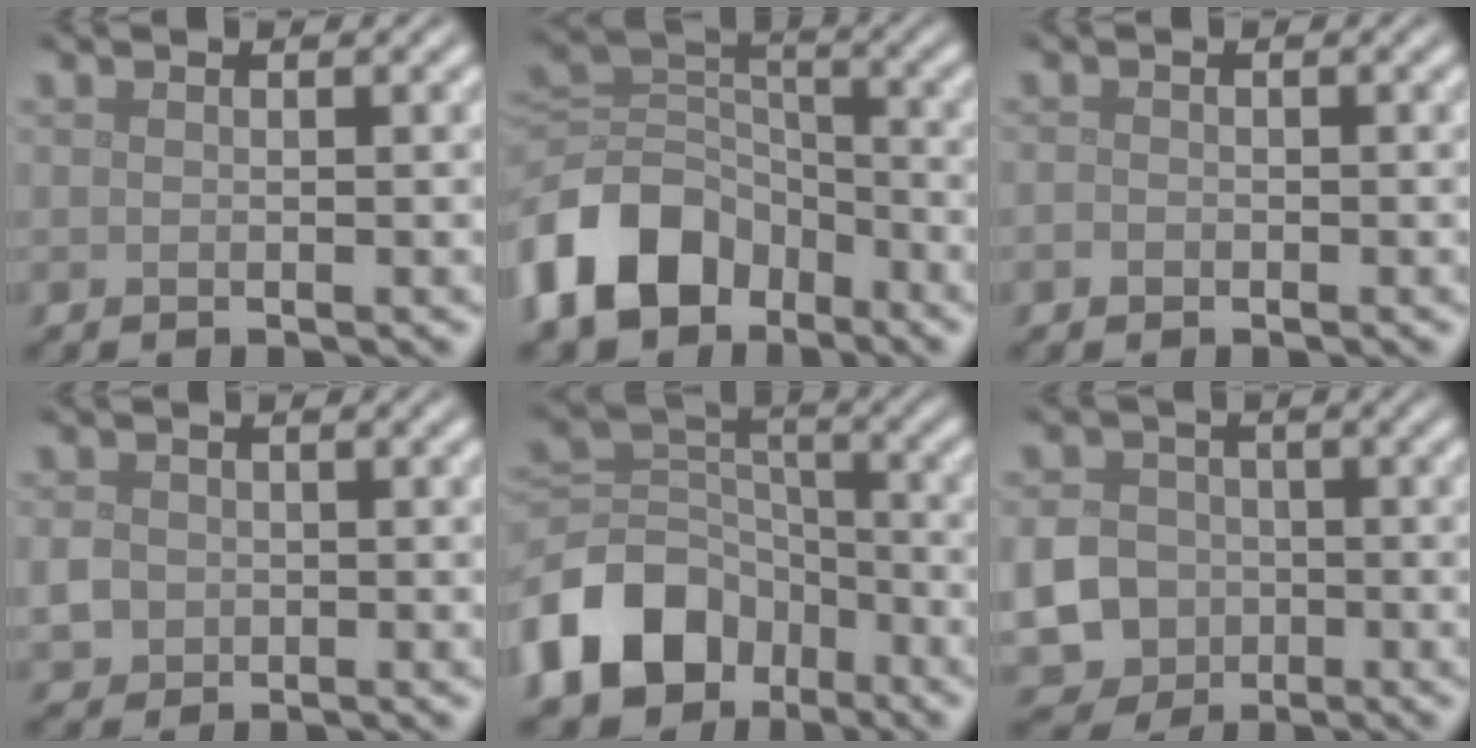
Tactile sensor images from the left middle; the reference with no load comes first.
{"total": 10.2, "force": [-5.5, 7.1, 5.0], "torque": [-0.099, -0.007, -0.119]}
{"total": 0.7, "force": [-0.4, 0.5, 0.2], "torque": [-0.003, -0.003, -0.008]}
{"total": 2.2, "force": [-0.3, 2.1, 0.8], "torque": [-0.016, -0.004, -0.006]}
{"total": 10.1, "force": [-5.3, 7.3, 4.6], "torque": [-0.089, -0.001, -0.114]}
{"total": 11.9, "force": [-3.4, 10.9, 3.5], "torque": [-0.097, -0.030, -0.084]}